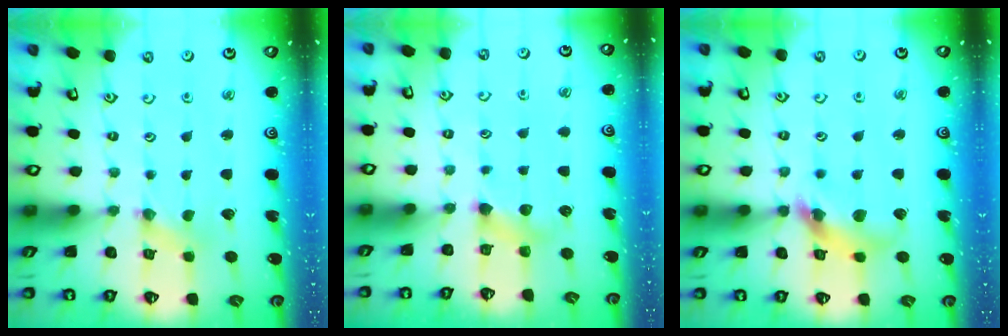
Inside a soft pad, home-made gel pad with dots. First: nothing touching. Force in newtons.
{"total": 4.9, "press": 4.8, "slide": 0.7}
{"total": 12.8, "press": 12.7, "slide": 1.5}